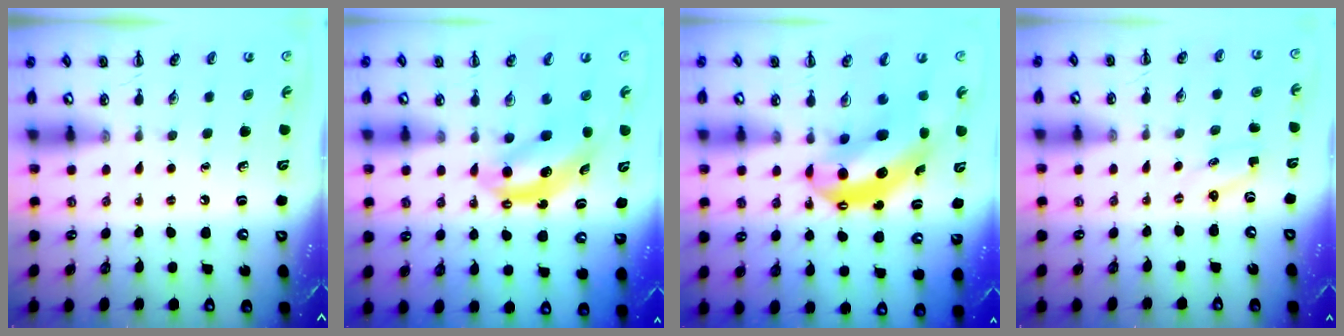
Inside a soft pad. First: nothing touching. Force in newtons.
{"total": 6.2, "press": 6.2, "slide": 0.4}
{"total": 9.0, "press": 8.8, "slide": 1.9}
{"total": 1.8, "press": 1.7, "slide": 0.5}